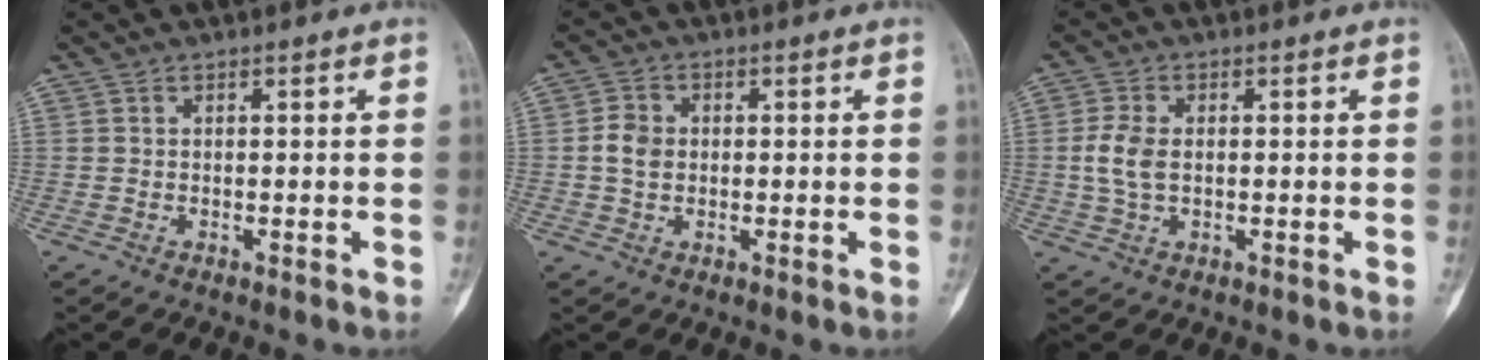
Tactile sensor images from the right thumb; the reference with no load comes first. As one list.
[{"total": 4.0, "force": [0.1, 3.1, 2.6], "torque": [-0.049, 0.006, -0.002]}, {"total": 5.0, "force": [0.0, 3.0, 4.0], "torque": [-0.095, 0.005, -0.002]}]